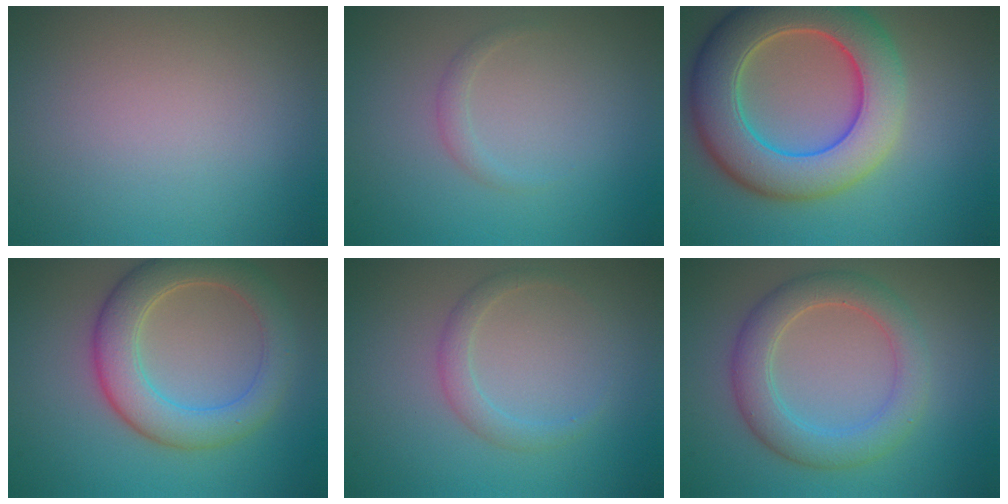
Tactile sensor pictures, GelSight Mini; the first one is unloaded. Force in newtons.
{"total": 0.8, "press": 0.8, "slide": 0.0}
{"total": 9.7, "press": 9.7, "slide": 0.3}
{"total": 5.8, "press": 5.8, "slide": 0.5}
{"total": 1.7, "press": 1.7, "slide": 0.2}
{"total": 4.6, "press": 4.5, "slide": 0.2}